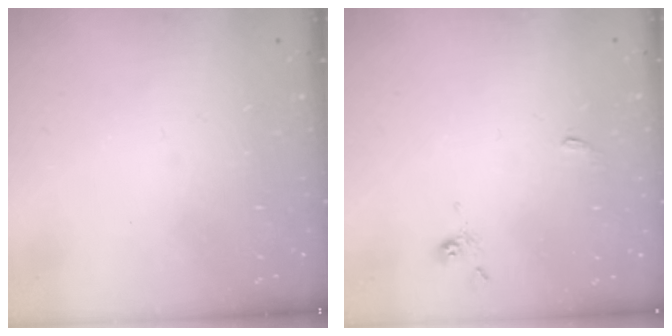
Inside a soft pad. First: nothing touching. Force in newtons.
{"total": 0.7, "press": 0.5, "slide": 0.5}